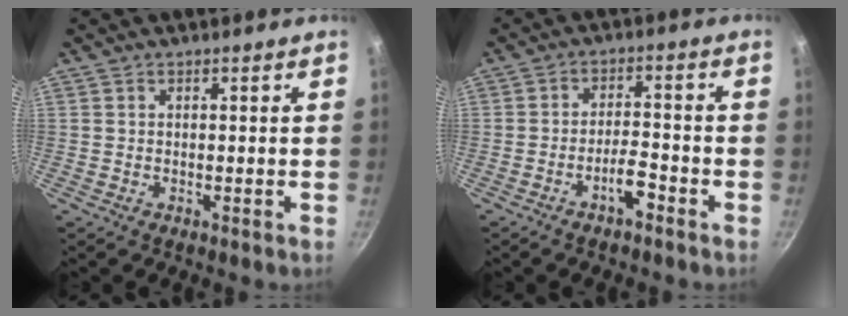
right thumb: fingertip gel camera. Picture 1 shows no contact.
{"total": 4.8, "force": [-3.0, 1.4, 3.4], "torque": [-0.053, 0.032, -0.050]}